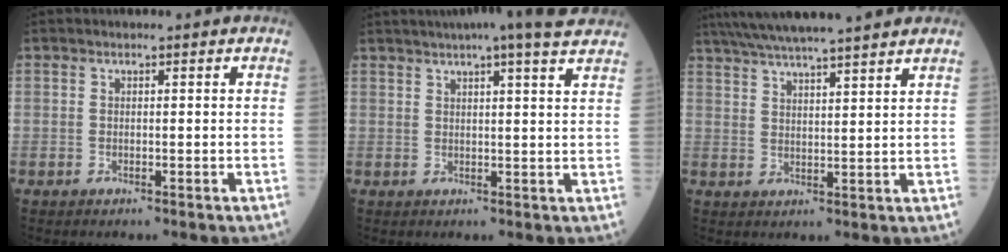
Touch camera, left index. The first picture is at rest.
{"total": 12.8, "force": [11.1, 0.5, 6.5], "torque": [-0.103, 0.021, 0.137]}
{"total": 17.8, "force": [15.5, 1.2, 8.7], "torque": [-0.157, 0.037, 0.238]}